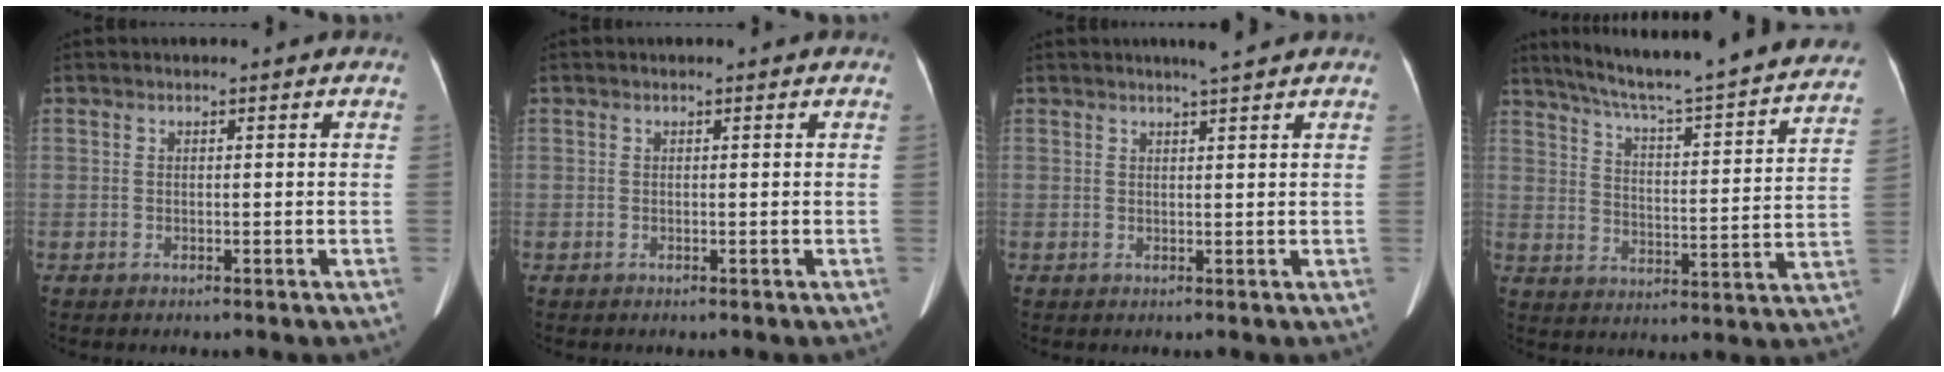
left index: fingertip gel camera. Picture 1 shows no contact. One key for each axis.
{"total": 0.0}
{"total": 2.6, "fx": 2.2, "fy": -0.3, "fz": 1.4, "tx": -0.021, "ty": 0.003, "tz": 0.033}
{"total": 29.8, "fx": 26.4, "fy": 2.1, "fz": 13.7, "tx": -0.212, "ty": -0.053, "tz": 0.335}